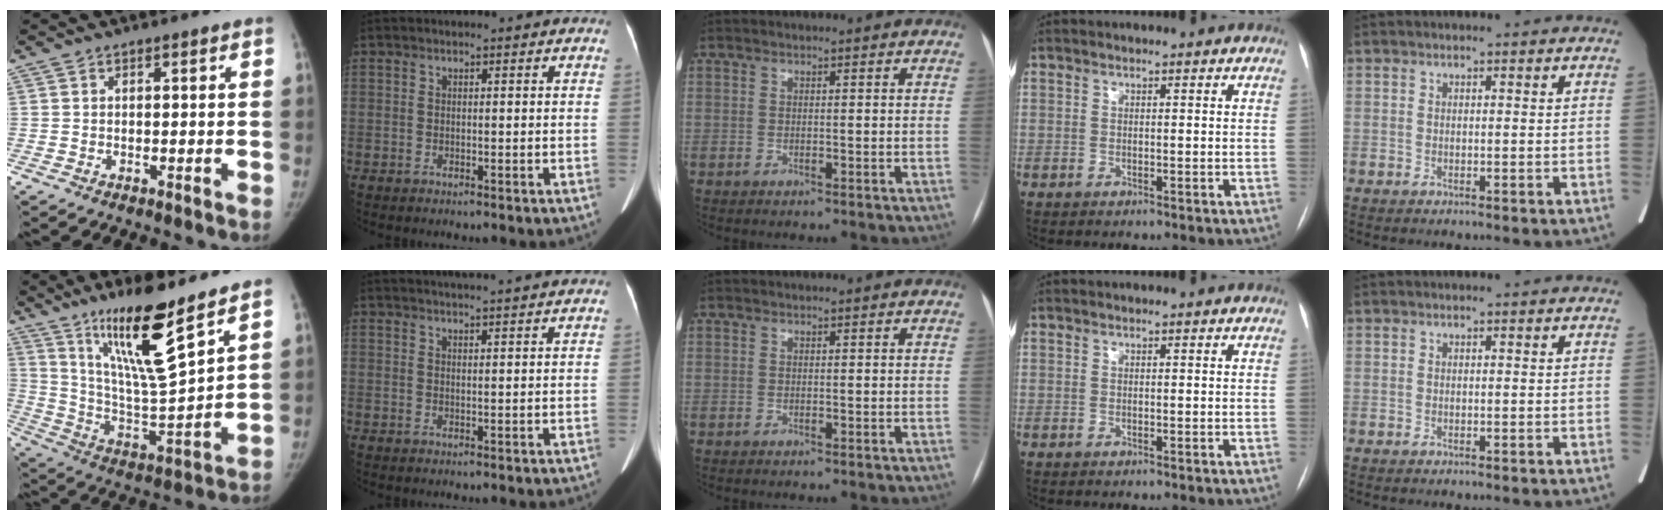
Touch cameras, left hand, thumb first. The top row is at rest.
{"thumb": {"total": 18.6, "force": [12.2, 2.4, 13.8], "torque": [-0.223, -0.078, 0.227]}, "index": {"total": 8.3, "force": [7.6, -0.6, 3.2], "torque": [-0.046, 0.022, 0.089]}}